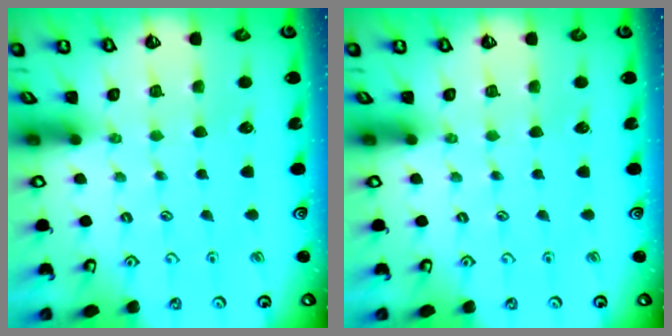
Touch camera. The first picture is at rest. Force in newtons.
{"total": 0.0}